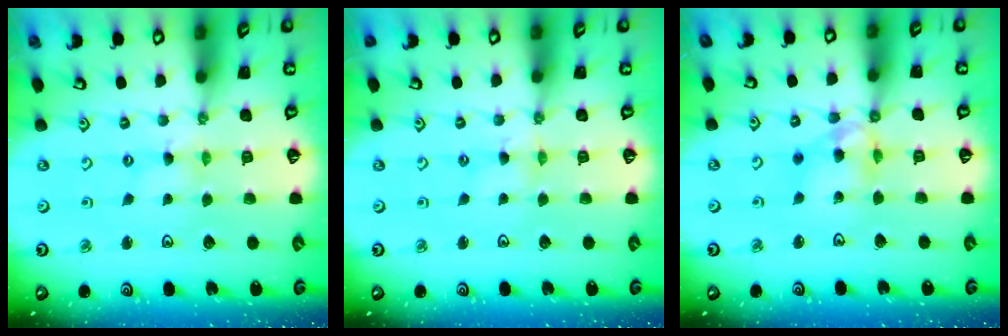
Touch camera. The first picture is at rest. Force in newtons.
{"total": 1.3, "press": 1.3, "slide": 0.2}
{"total": 12.0, "press": 11.8, "slide": 2.0}